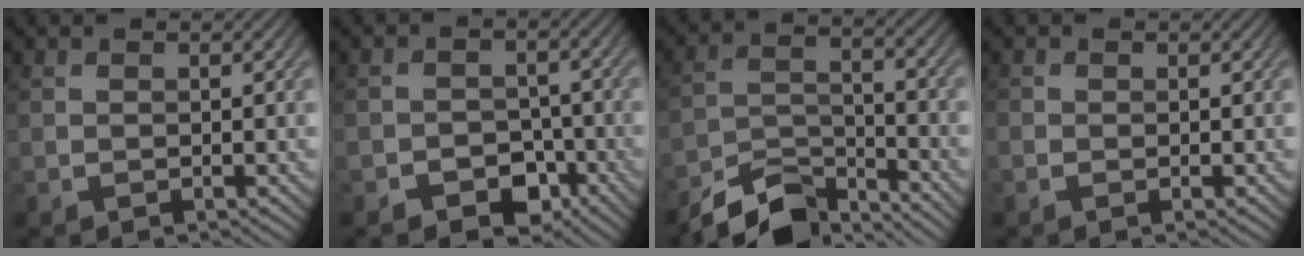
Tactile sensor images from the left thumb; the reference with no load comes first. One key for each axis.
{"total": 4.7, "fx": -2.8, "fy": 3.2, "fz": 2.0, "tx": -0.026, "ty": -0.002, "tz": -0.051}
{"total": 8.2, "fx": -7.3, "fy": 2.2, "fz": 3.2, "tx": -0.062, "ty": -0.002, "tz": -0.144}
{"total": 0.7, "fx": -0.4, "fy": 0.5, "fz": 0.0, "tx": 0.000, "ty": -0.005, "tz": -0.008}